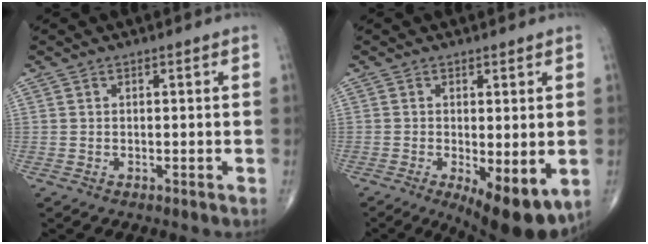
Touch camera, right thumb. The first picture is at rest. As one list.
[{"total": 10.4, "force": [-2.9, 3.5, 9.3], "torque": [-0.125, -0.023, -0.034]}]